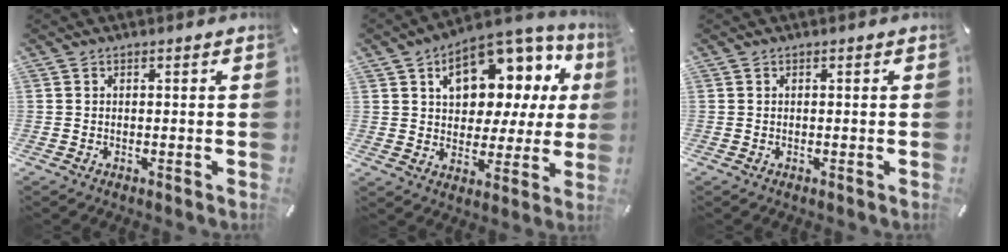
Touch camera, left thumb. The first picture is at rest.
{"total": 14.1, "force": [6.9, 9.1, 8.3], "torque": [-0.121, -0.047, 0.122]}
{"total": 0.0}